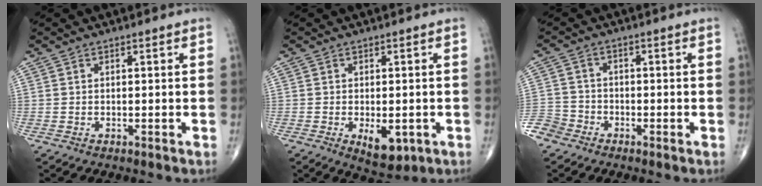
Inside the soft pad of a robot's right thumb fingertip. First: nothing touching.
{"total": 5.9, "force": [-1.8, 3.1, 4.7], "torque": [-0.059, -0.005, -0.016]}
{"total": 5.3, "force": [-3.6, 3.8, 0.9], "torque": [-0.007, 0.015, -0.080]}